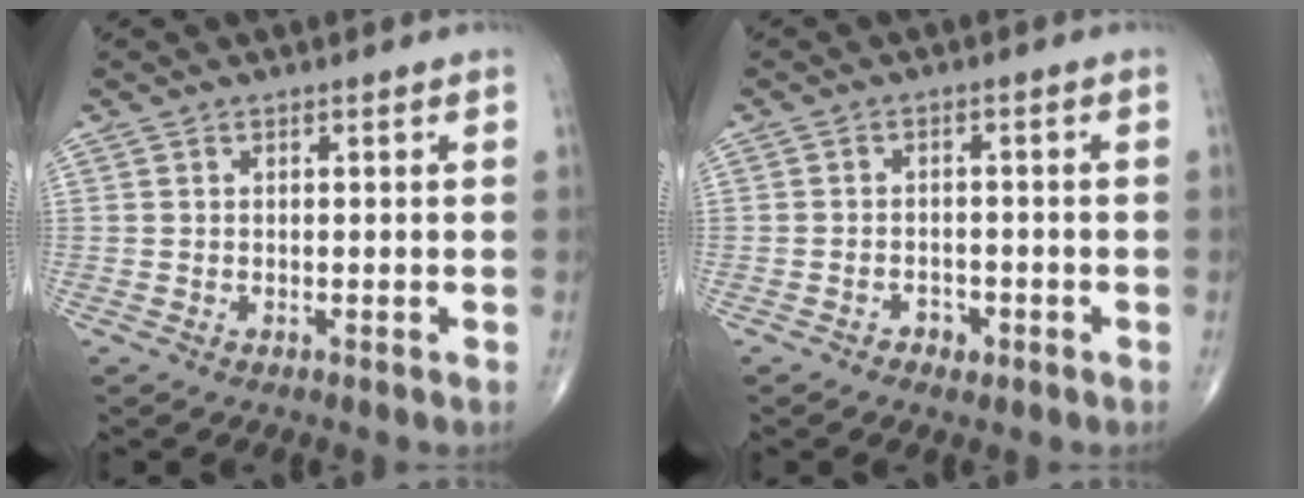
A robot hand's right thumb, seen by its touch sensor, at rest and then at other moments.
{"total": 2.5, "force": [-1.4, 1.8, 1.0], "torque": [-0.009, 0.010, -0.020]}